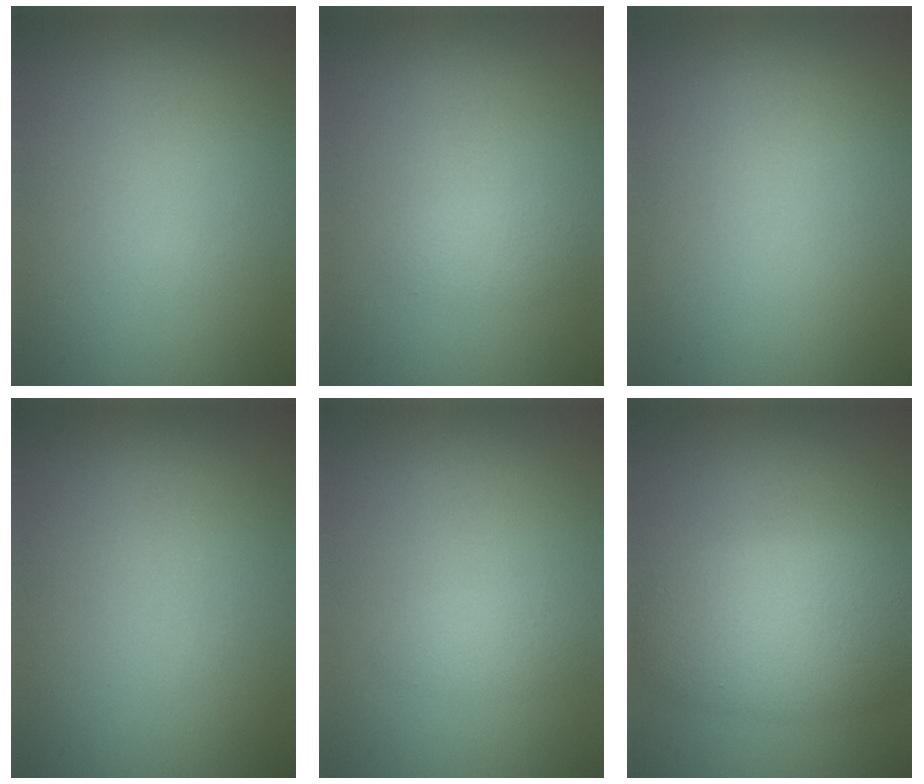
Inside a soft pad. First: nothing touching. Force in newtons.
{"total": 1.1, "press": 1.1, "slide": 0.1}
{"total": 0.0}
{"total": 0.0}
{"total": 1.1, "press": 1.1, "slide": 0.1}
{"total": 6.8, "press": 6.8, "slide": 0.5}